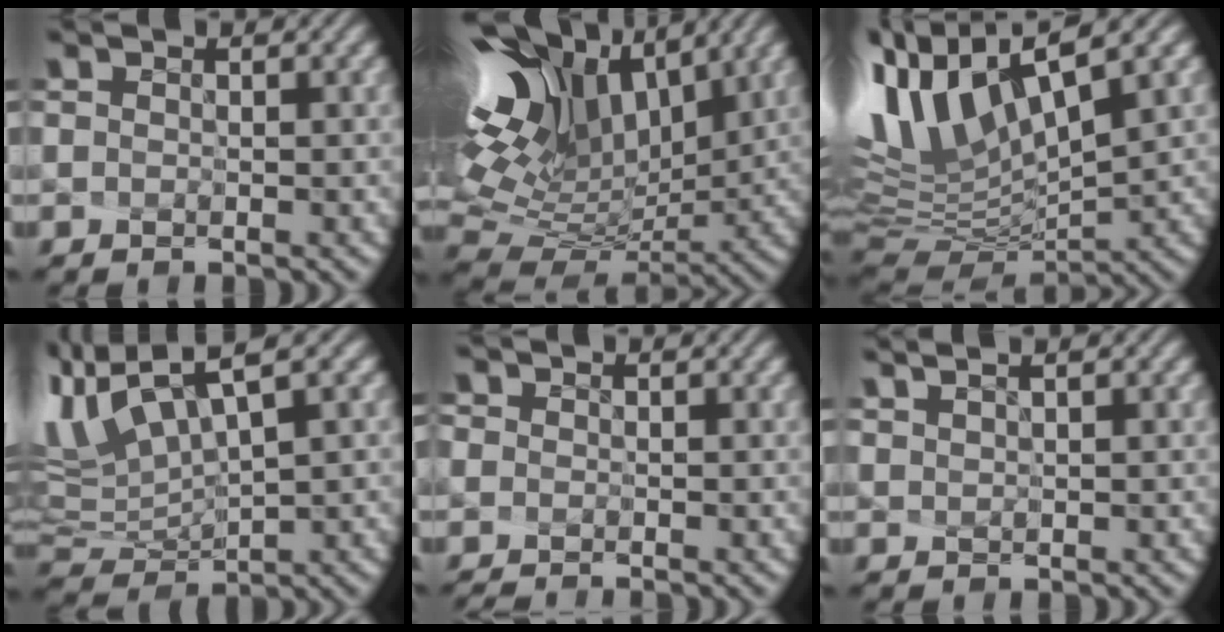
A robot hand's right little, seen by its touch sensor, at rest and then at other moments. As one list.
[{"total": 12.9, "force": [5.6, 6.8, 9.3], "torque": [-0.228, 0.013, 0.130]}, {"total": 10.8, "force": [5.2, 2.7, 9.0], "torque": [-0.215, 0.006, 0.117]}, {"total": 6.7, "force": [4.2, 1.5, 5.1], "torque": [-0.135, 0.001, 0.104]}, {"total": 1.3, "force": [-0.9, 0.8, 0.5], "torque": [-0.030, 0.000, -0.005]}, {"total": 1.0, "force": [0.6, -0.7, -0.4], "torque": [-0.006, -0.013, 0.034]}]